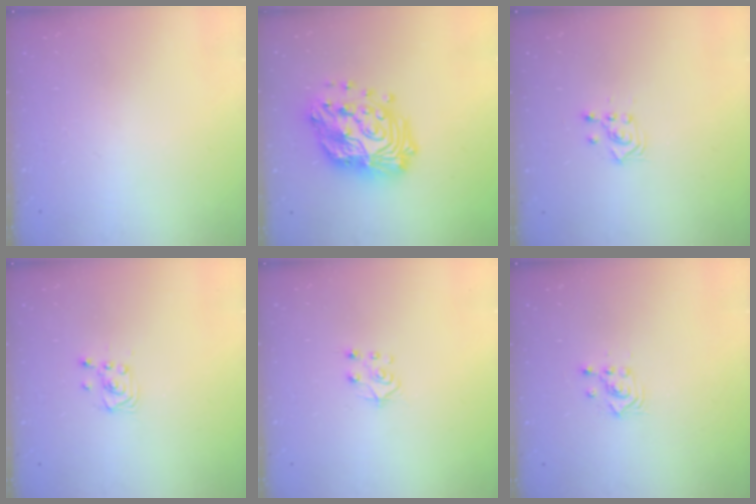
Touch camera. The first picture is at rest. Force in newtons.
{"total": 20.7, "press": 20.7, "slide": 1.9}
{"total": 3.1, "press": 3.0, "slide": 0.9}
{"total": 2.9, "press": 2.9, "slide": 0.4}
{"total": 6.9, "press": 6.9, "slide": 0.6}
{"total": 2.3, "press": 2.3, "slide": 0.2}